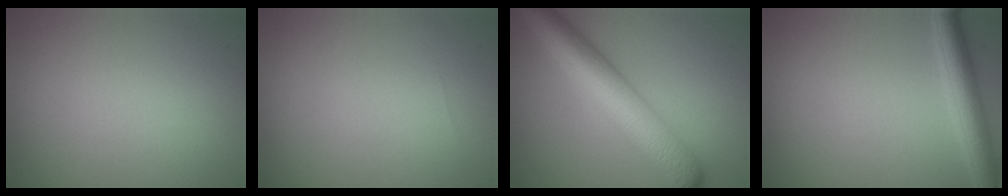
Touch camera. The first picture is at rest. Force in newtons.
{"total": 0.0}
{"total": 7.9, "press": 7.9, "slide": 0.2}
{"total": 3.9, "press": 3.9, "slide": 0.2}